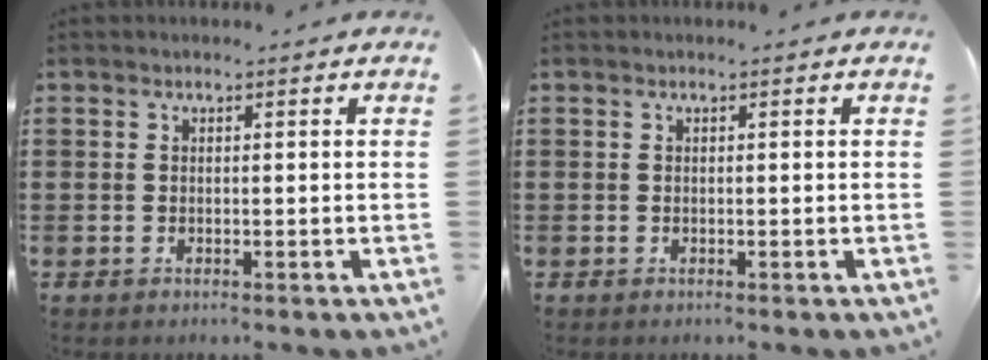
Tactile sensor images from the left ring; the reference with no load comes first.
{"total": 0.0}